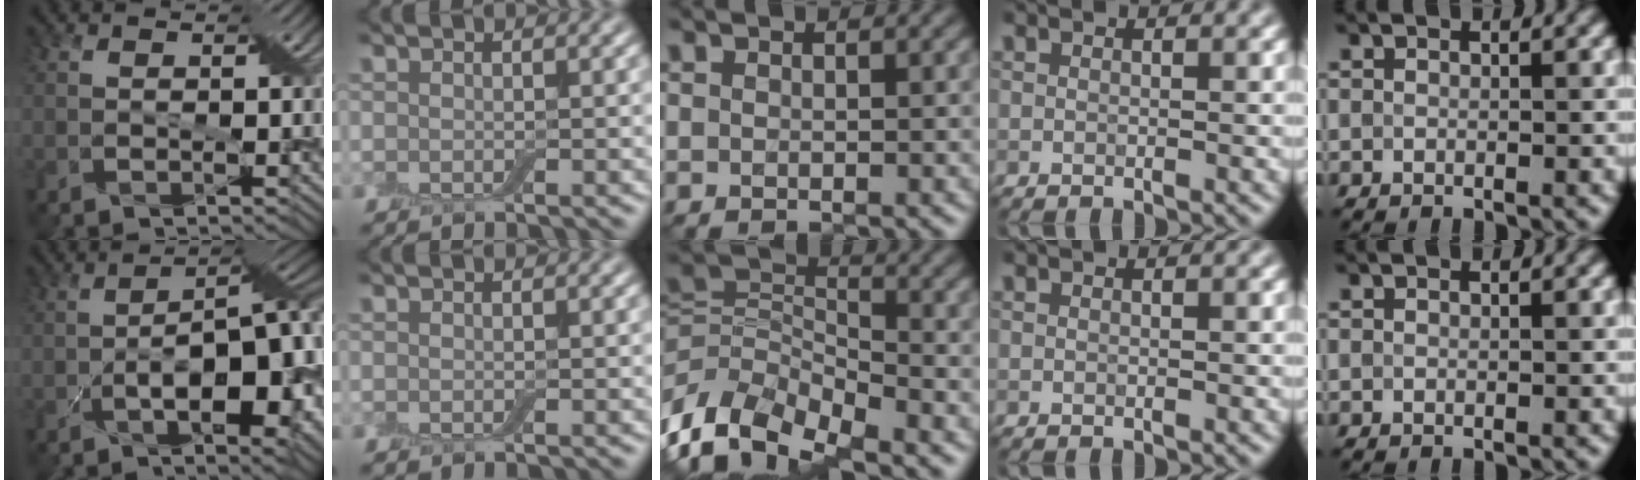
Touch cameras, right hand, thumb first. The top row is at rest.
{"thumb": {"total": 16.3, "force": [-3.7, 7.3, 14.1], "torque": [-0.181, -0.009, -0.047]}, "middle": {"total": 8.2, "force": [-4.8, 4.1, 5.2], "torque": [-0.096, -0.008, -0.100]}}